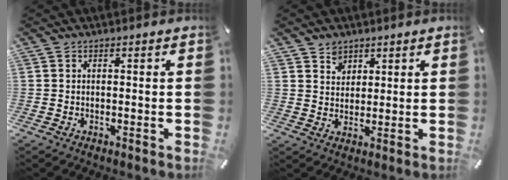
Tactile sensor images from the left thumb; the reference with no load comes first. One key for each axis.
{"total": 4.2, "fx": 2.5, "fy": 3.4, "fz": 0.2, "tx": 0.002, "ty": -0.007, "tz": 0.045}